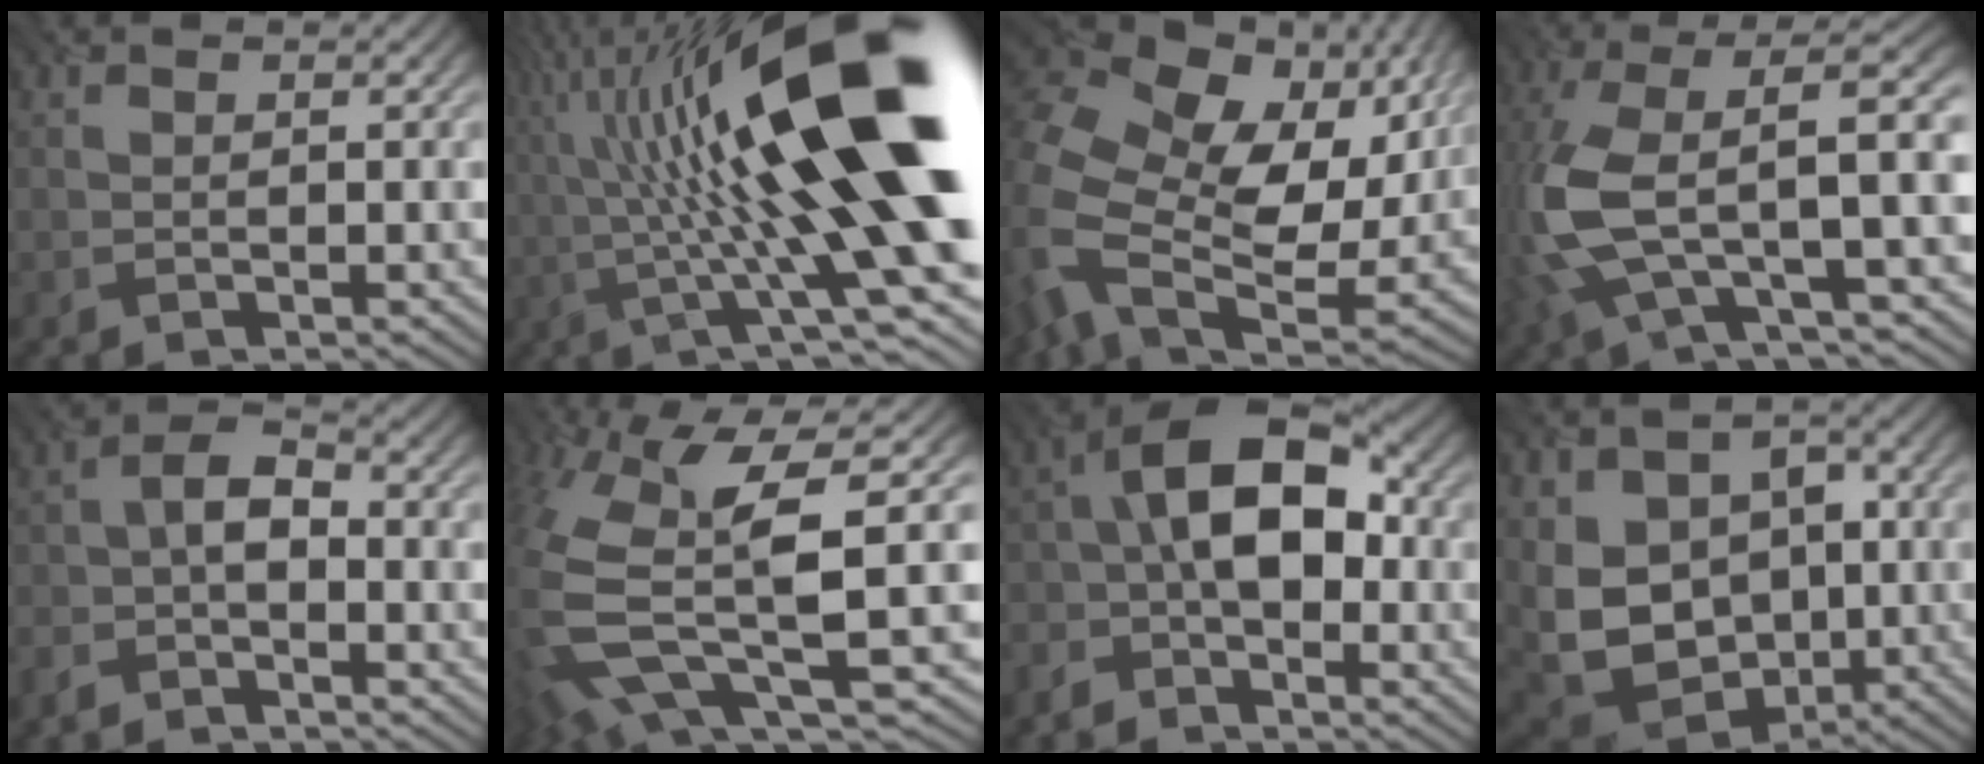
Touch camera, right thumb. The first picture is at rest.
{"total": 22.8, "force": [4.1, 5.8, 21.7], "torque": [-0.341, 0.038, 0.072]}
{"total": 18.8, "force": [2.1, 12.9, 13.5], "torque": [-0.326, -0.026, 0.057]}
{"total": 13.5, "force": [-0.4, 5.5, 12.3], "torque": [-0.280, -0.019, -0.004]}
{"total": 4.1, "force": [-2.3, 1.8, 2.9], "torque": [-0.059, 0.006, -0.057]}
{"total": 13.2, "force": [-0.4, 5.0, 12.2], "torque": [-0.295, -0.028, 0.012]}
{"total": 10.1, "force": [-2.5, 5.8, 7.9], "torque": [-0.142, 0.011, -0.064]}
{"total": 12.7, "force": [-0.4, 9.6, 8.2], "torque": [-0.166, -0.020, 0.006]}